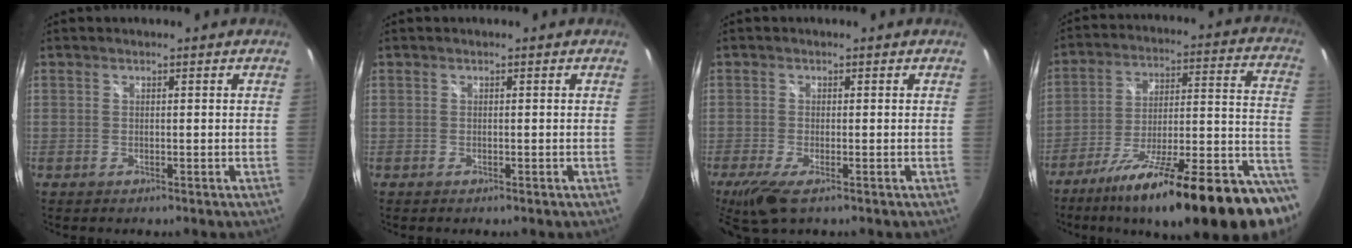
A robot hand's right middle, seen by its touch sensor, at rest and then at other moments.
{"total": 0.0}
{"total": 5.0, "force": [-3.0, 0.9, 4.0], "torque": [-0.089, -0.021, -0.054]}
{"total": 29.3, "force": [-18.2, 4.6, 22.4], "torque": [-0.296, -0.034, -0.269]}